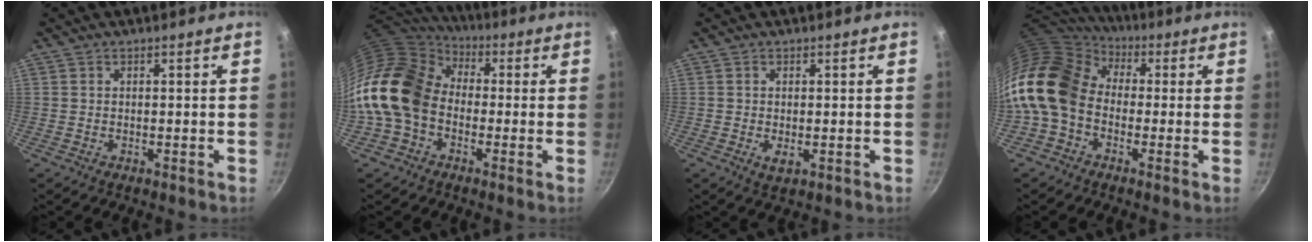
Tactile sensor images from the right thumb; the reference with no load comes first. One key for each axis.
{"total": 18.3, "fx": -1.3, "fy": 13.8, "fz": 12.0, "tx": -0.217, "ty": 0.042, "tz": -0.043}
{"total": 2.2, "fx": -0.4, "fy": 1.1, "fz": 1.9, "tx": -0.033, "ty": -0.007, "tz": -0.003}
{"total": 16.5, "fx": -0.2, "fy": 12.5, "fz": 10.9, "tx": -0.199, "ty": 0.033, "tz": -0.025}